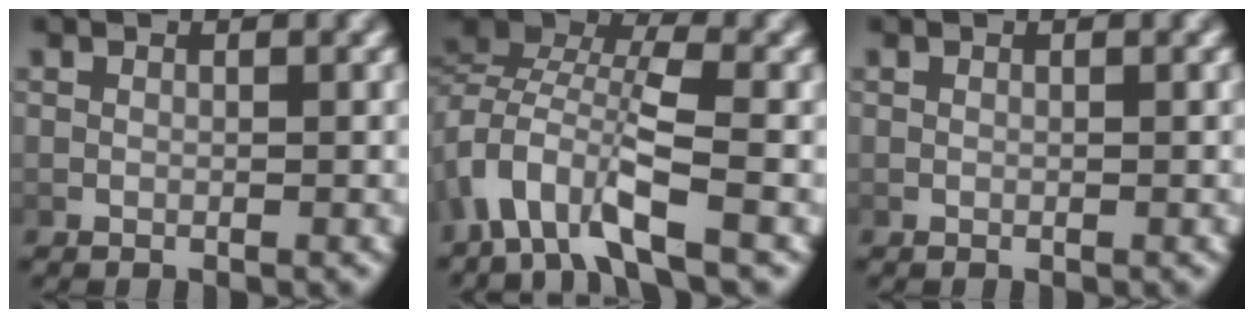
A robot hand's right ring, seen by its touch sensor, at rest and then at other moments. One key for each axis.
{"total": 6.4, "fx": 0.9, "fy": 3.9, "fz": 5.1, "tx": -0.106, "ty": 0.003, "tz": 0.004}
{"total": 0.0}